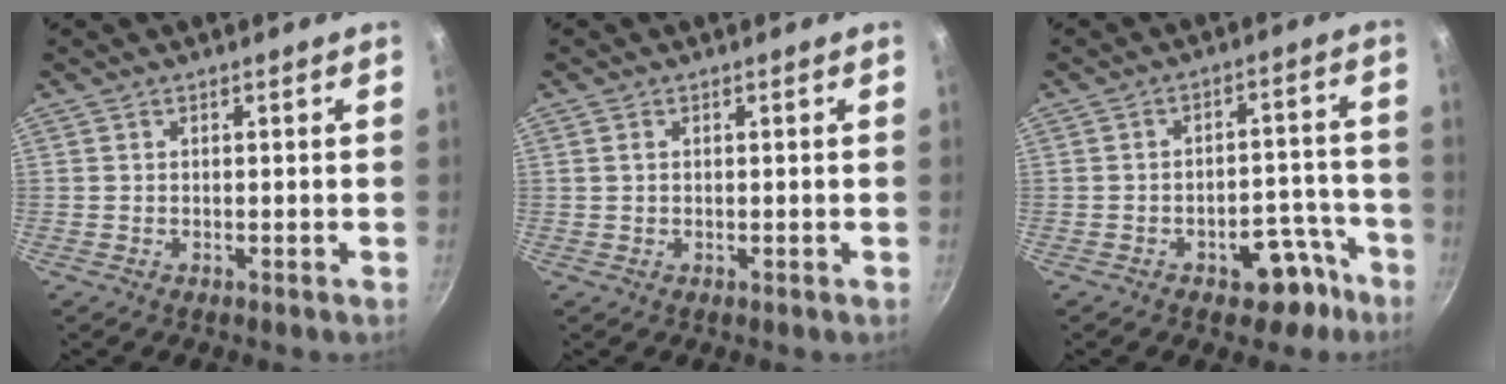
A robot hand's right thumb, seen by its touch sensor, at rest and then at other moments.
{"total": 1.0, "force": [0.2, 0.7, 0.7], "torque": [-0.014, 0.000, 0.005]}
{"total": 8.9, "force": [-5.3, 4.9, 5.1], "torque": [-0.037, 0.055, -0.068]}